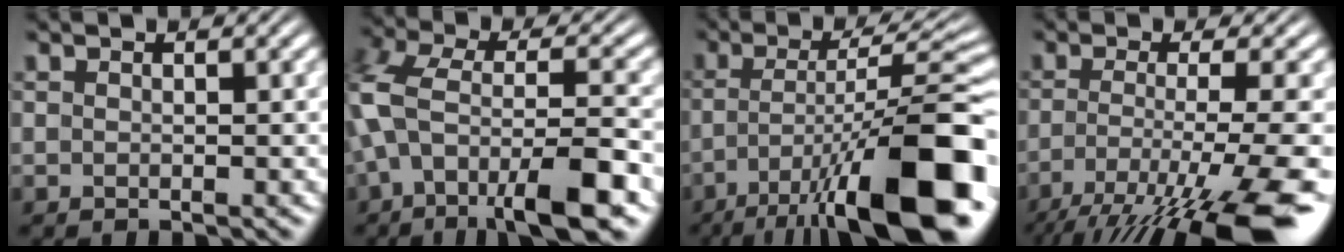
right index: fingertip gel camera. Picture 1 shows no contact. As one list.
[{"total": 7.0, "force": [-1.8, 3.3, 5.9], "torque": [-0.132, -0.025, -0.014]}, {"total": 13.4, "force": [-6.2, 3.7, 11.4], "torque": [-0.156, -0.021, -0.074]}, {"total": 10.9, "force": [-5.1, 3.2, 9.0], "torque": [-0.145, -0.045, -0.053]}]